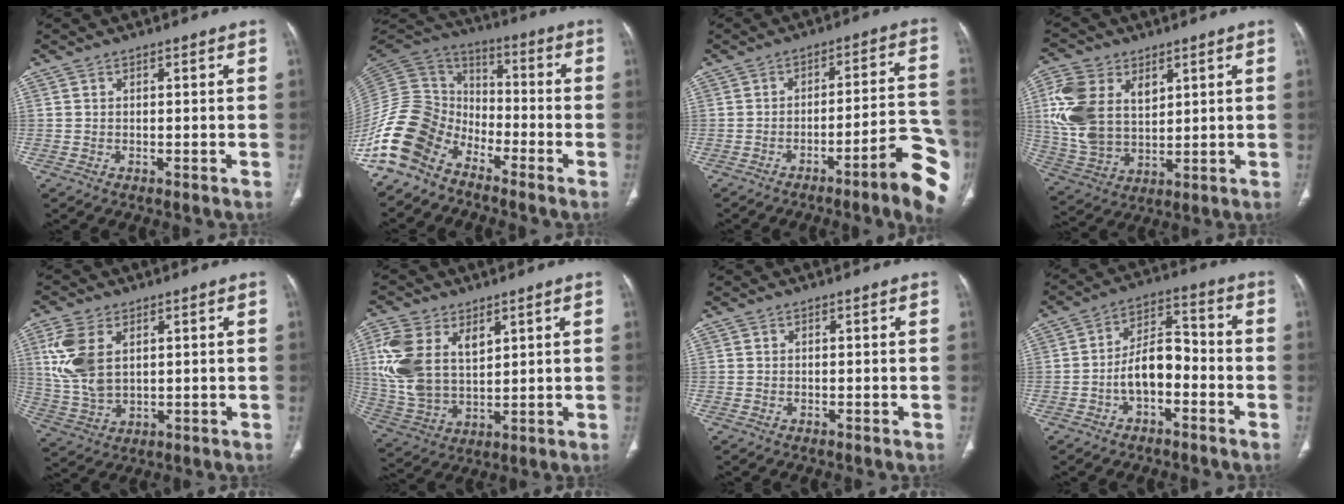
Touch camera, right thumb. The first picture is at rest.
{"total": 15.4, "force": [-10.5, 9.3, 6.2], "torque": [-0.122, 0.080, -0.217]}
{"total": 13.6, "force": [-6.8, 1.8, 11.7], "torque": [-0.132, 0.049, -0.090]}
{"total": 15.2, "force": [4.6, 10.4, 10.1], "torque": [-0.200, -0.012, 0.098]}
{"total": 10.6, "force": [3.2, 6.4, 7.9], "torque": [-0.170, -0.007, 0.072]}
{"total": 14.4, "force": [5.2, 9.1, 9.9], "torque": [-0.203, -0.015, 0.113]}
{"total": 0.0}
{"total": 9.5, "force": [-3.2, 5.3, 7.2], "torque": [-0.111, 0.047, -0.063]}